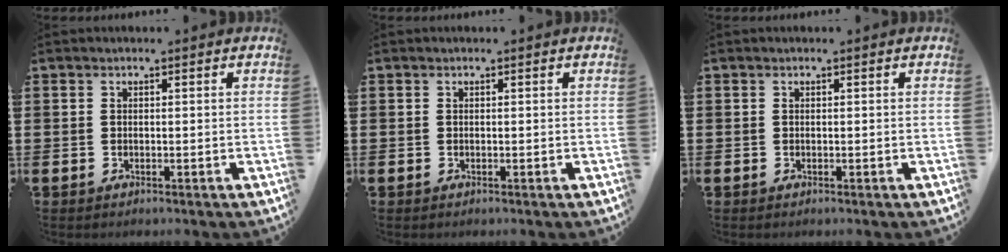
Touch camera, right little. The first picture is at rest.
{"total": 0.0}
{"total": 0.0}